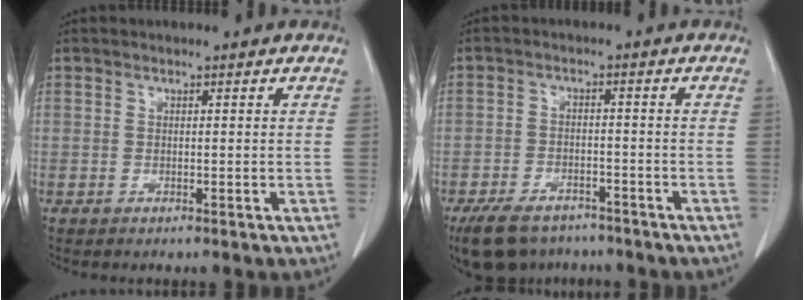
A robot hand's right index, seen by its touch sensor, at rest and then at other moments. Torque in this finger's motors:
{"motor_torque": [0.58, -0.56, 0.27, 0.03]}